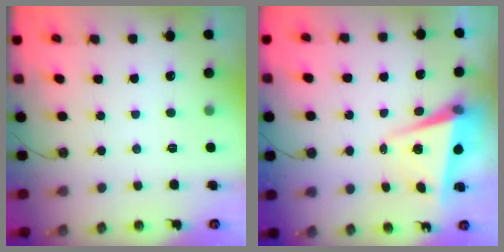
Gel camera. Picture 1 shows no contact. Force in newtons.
{"total": 5.4, "press": 5.3, "slide": 1.2}